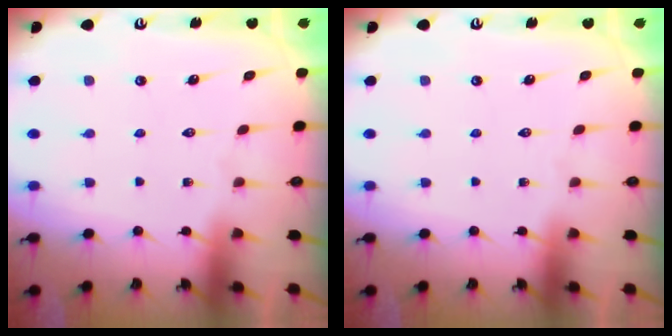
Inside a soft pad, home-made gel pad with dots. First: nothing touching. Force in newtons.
{"total": 0.0}